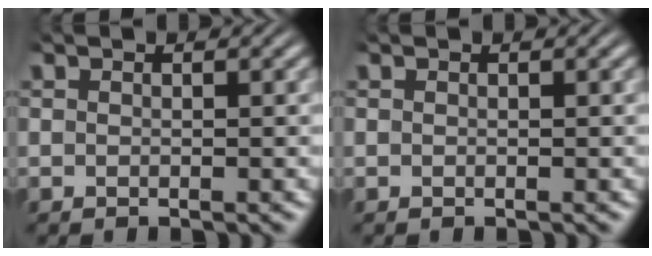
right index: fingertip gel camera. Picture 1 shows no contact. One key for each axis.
{"total": 0.0}